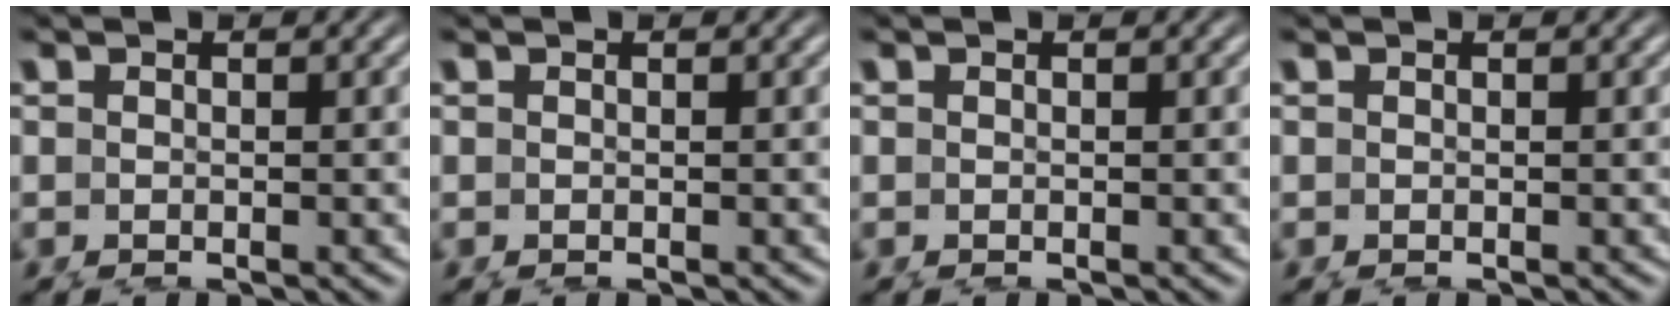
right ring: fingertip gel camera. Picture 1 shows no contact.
{"total": 0.0}
{"total": 0.0}
{"total": 0.0}